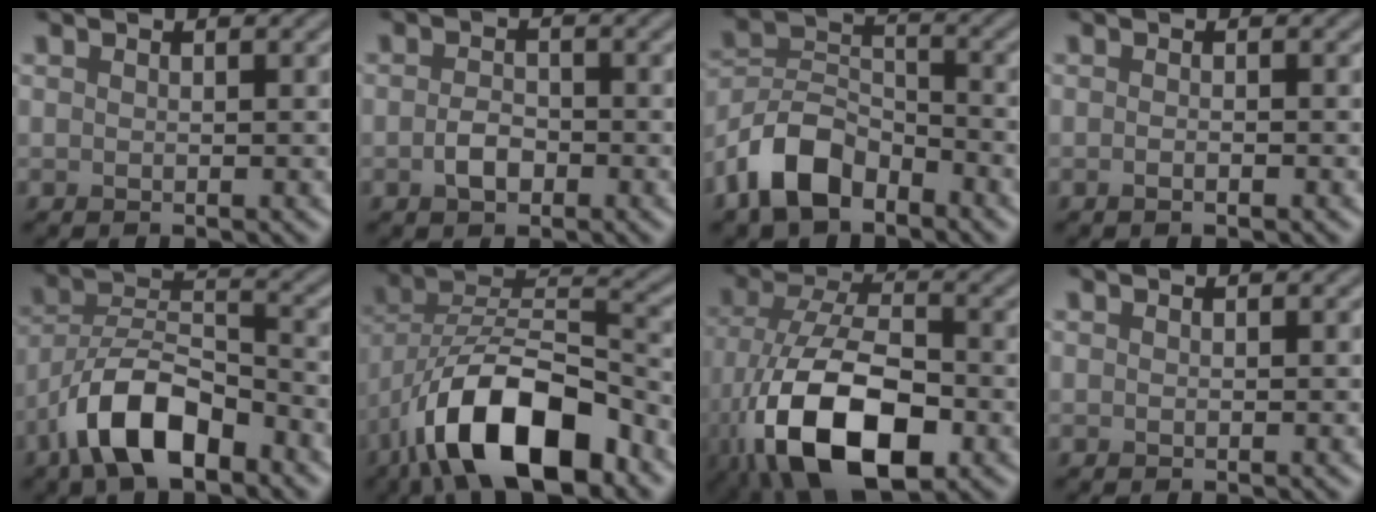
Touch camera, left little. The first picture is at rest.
{"total": 2.1, "force": [-1.0, 1.3, 1.4], "torque": [-0.027, 0.000, -0.025]}
{"total": 6.4, "force": [-4.4, 3.4, 3.2], "torque": [-0.061, 0.005, -0.097]}
{"total": 0.7, "force": [-0.5, 0.1, 0.5], "torque": [-0.007, 0.000, -0.012]}
{"total": 8.2, "force": [-5.3, 3.2, 5.5], "torque": [-0.090, 0.013, -0.106]}
{"total": 12.5, "force": [-7.4, 4.8, 8.9], "torque": [-0.151, 0.006, -0.142]}
{"total": 12.6, "force": [-5.3, 6.1, 9.6], "torque": [-0.201, -0.024, -0.097]}
{"total": 0.0}